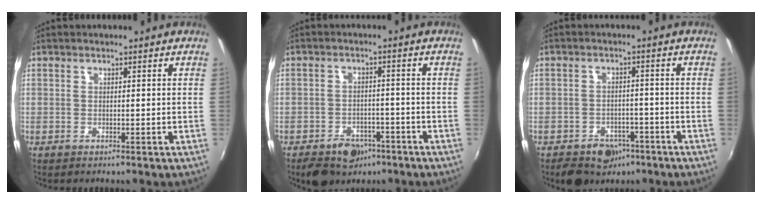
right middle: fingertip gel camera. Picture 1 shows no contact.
{"total": 8.7, "force": [-5.9, 5.5, 3.4], "torque": [-0.084, 0.010, -0.076]}
{"total": 7.8, "force": [-5.3, 5.2, 2.5], "torque": [-0.063, 0.015, -0.064]}